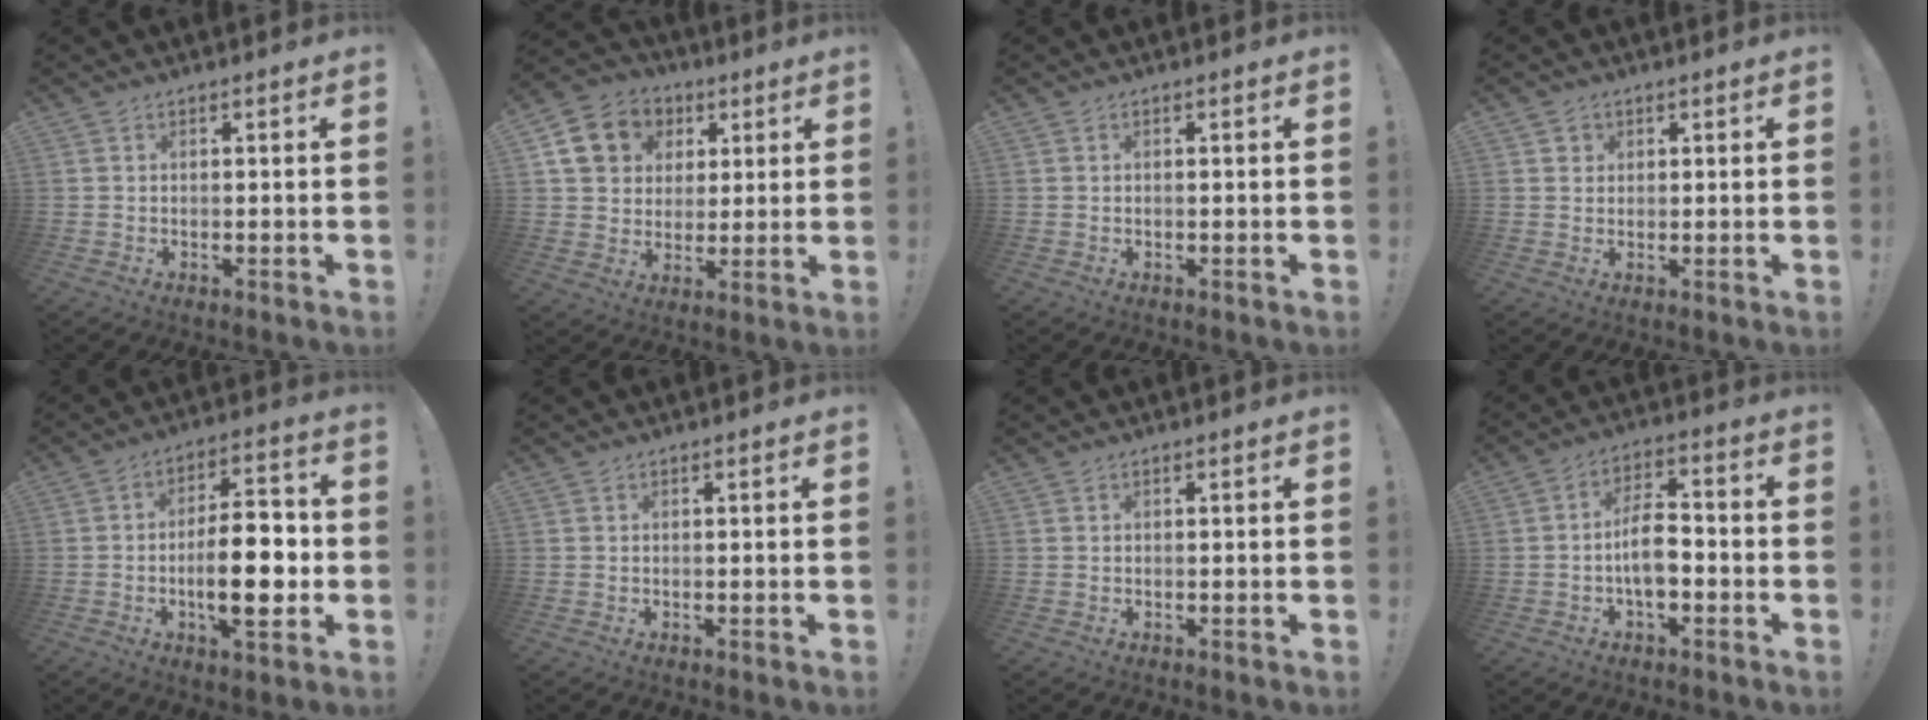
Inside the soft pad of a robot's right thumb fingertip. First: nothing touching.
{"total": 13.2, "force": [4.7, 11.2, 5.2], "torque": [-0.066, -0.014, 0.097]}
{"total": 0.0}
{"total": 1.9, "force": [1.0, 1.6, 0.2], "torque": [0.002, -0.006, 0.017]}
{"total": 16.1, "force": [-3.1, 5.9, 14.6], "torque": [-0.234, 0.007, -0.056]}
{"total": 0.0}
{"total": 0.0}
{"total": 9.3, "force": [-2.4, 5.4, 7.2], "torque": [-0.129, 0.016, -0.043]}